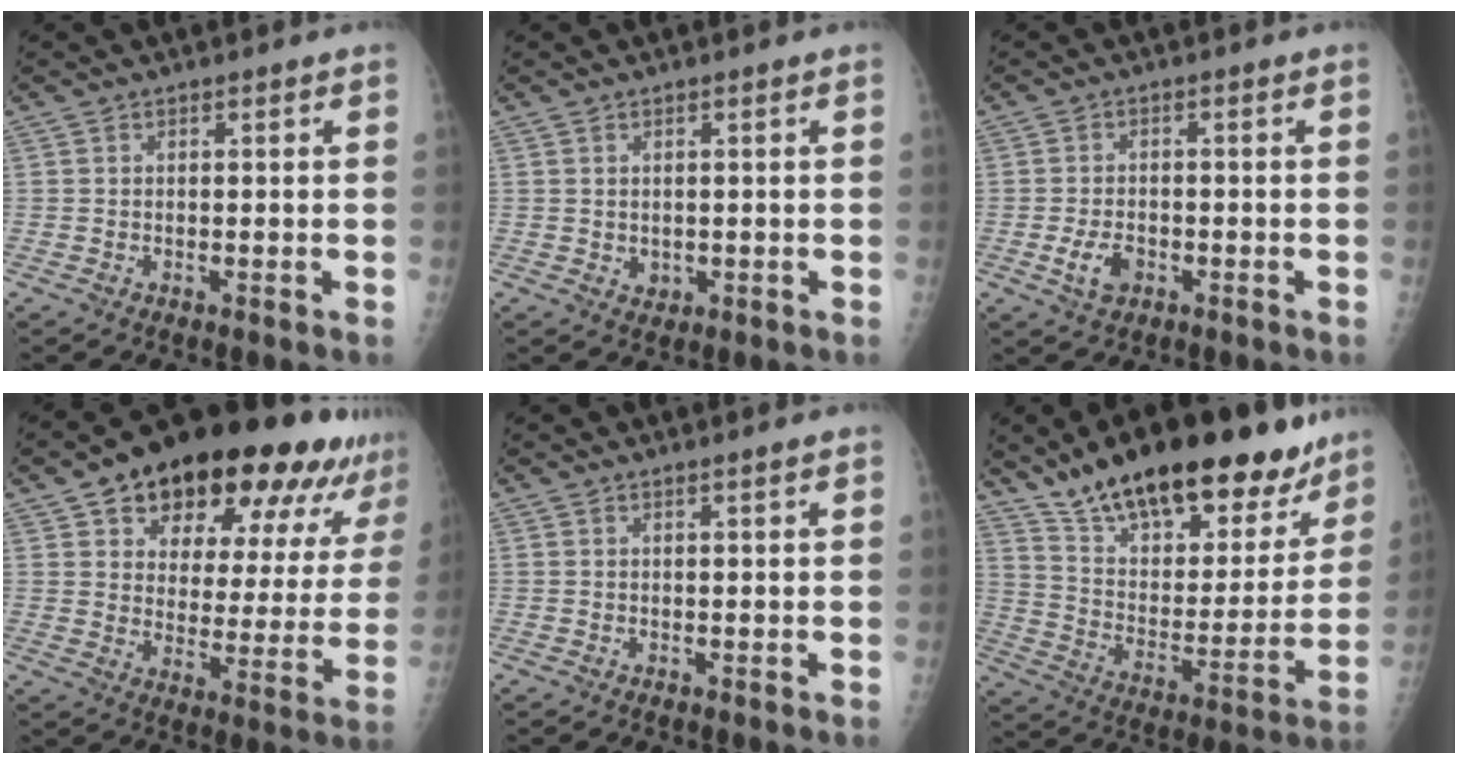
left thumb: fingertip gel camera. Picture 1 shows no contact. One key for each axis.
{"total": 1.6, "fx": 0.1, "fy": 1.4, "fz": 0.8, "tx": -0.010, "ty": -0.003, "tz": 0.008}
{"total": 4.3, "fx": -1.7, "fy": 2.8, "fz": 2.9, "tx": -0.051, "ty": 0.005, "tz": -0.026}
{"total": 27.2, "fx": 18.2, "fy": 10.9, "fz": 16.9, "tx": -0.215, "ty": -0.040, "tz": 0.252}
{"total": 0.7, "fx": 0.5, "fy": -0.1, "fz": 0.4, "tx": -0.013, "ty": -0.002, "tz": 0.012}
{"total": 30.3, "fx": 22.2, "fy": 11.8, "fz": 16.9, "tx": -0.224, "ty": -0.074, "tz": 0.344}